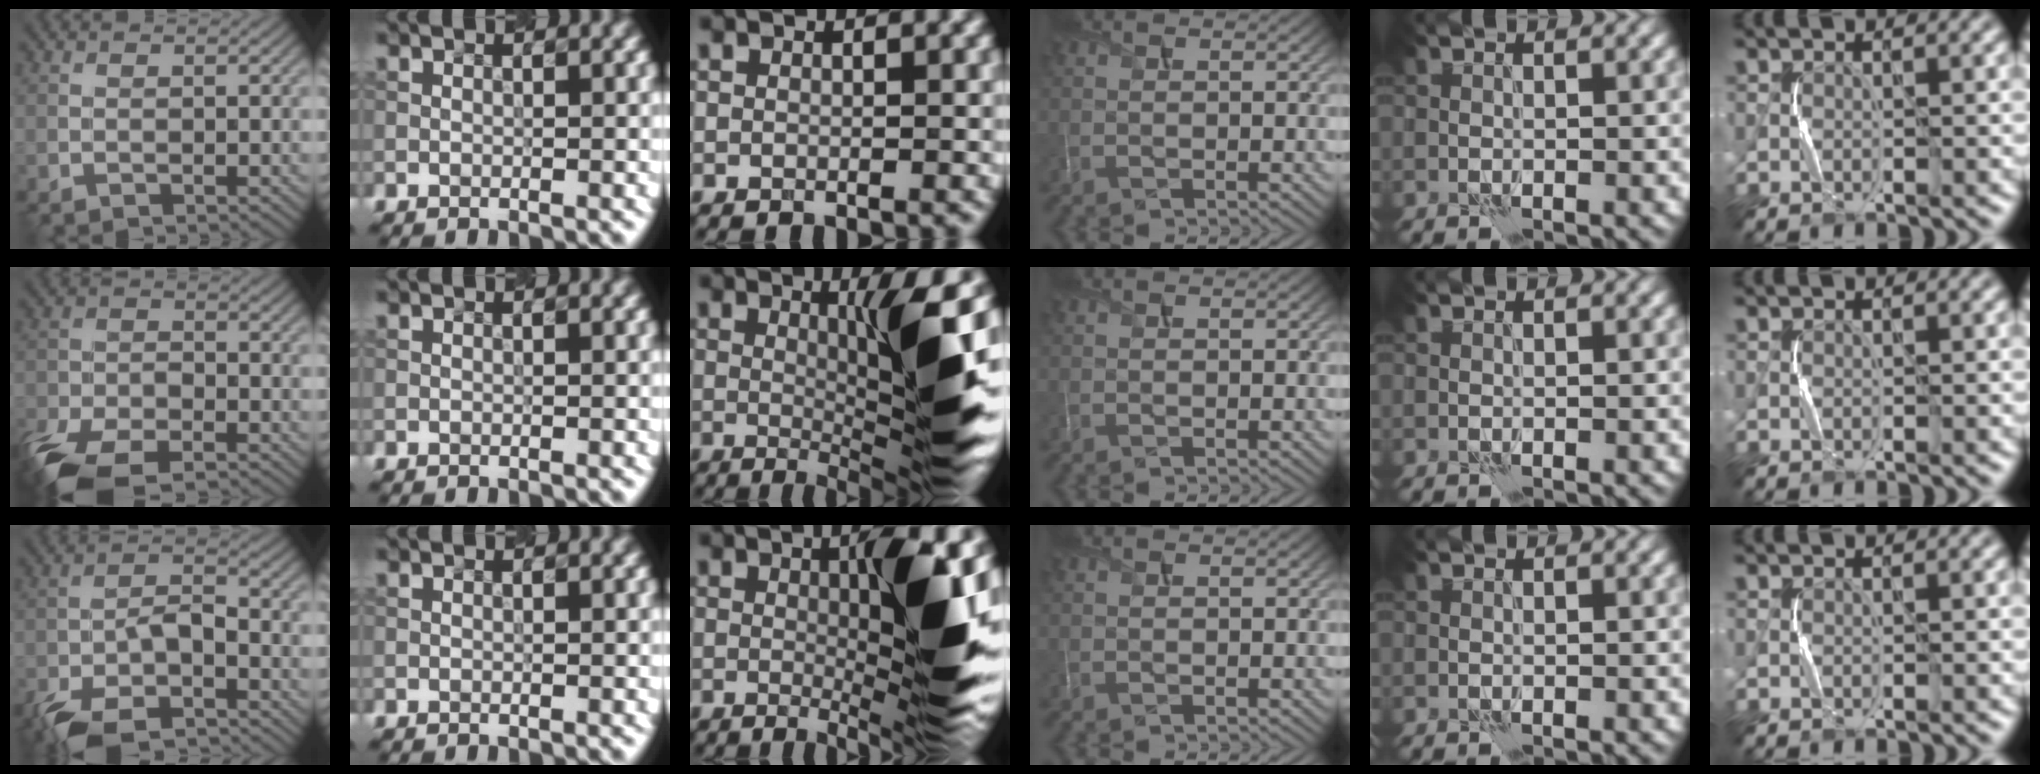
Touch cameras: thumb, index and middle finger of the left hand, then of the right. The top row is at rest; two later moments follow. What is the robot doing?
{"motion": "squeeze", "object": "paper clamp"}